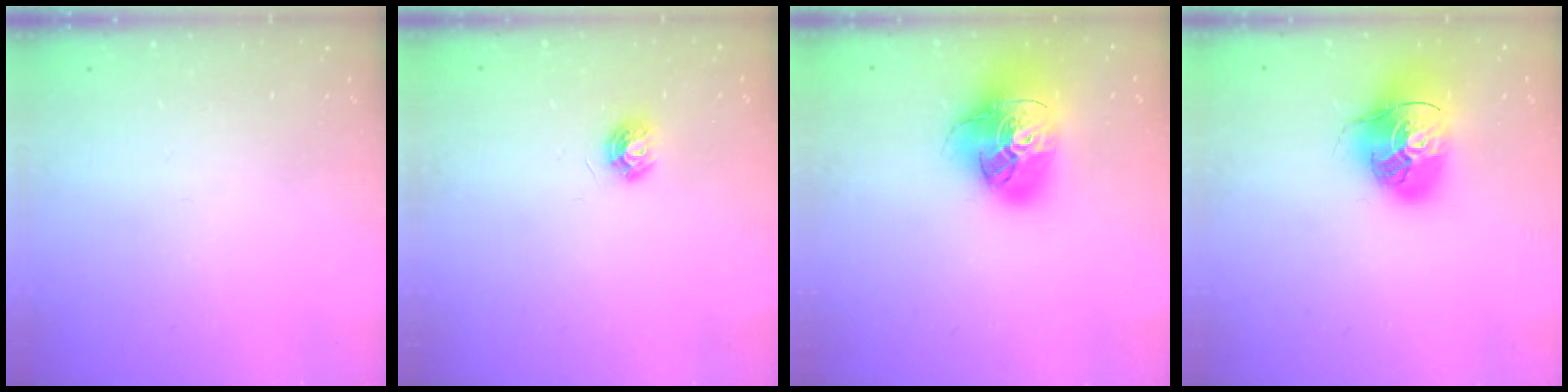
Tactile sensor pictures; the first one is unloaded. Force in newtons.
{"total": 5.9, "press": 5.9, "slide": 0.5}
{"total": 21.8, "press": 21.6, "slide": 2.6}
{"total": 16.4, "press": 16.2, "slide": 2.5}